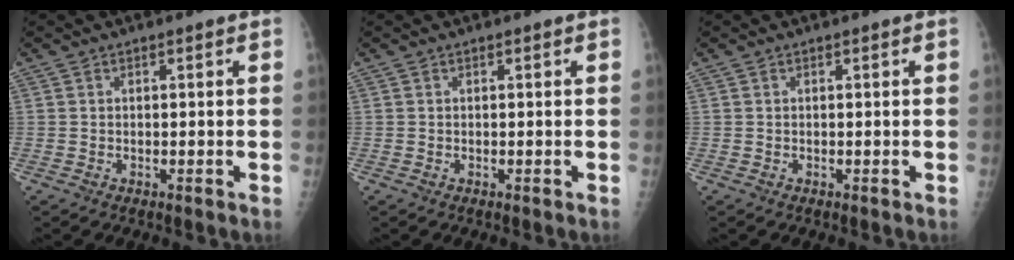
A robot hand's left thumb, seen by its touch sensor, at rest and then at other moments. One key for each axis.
{"total": 0.0}
{"total": 0.0}